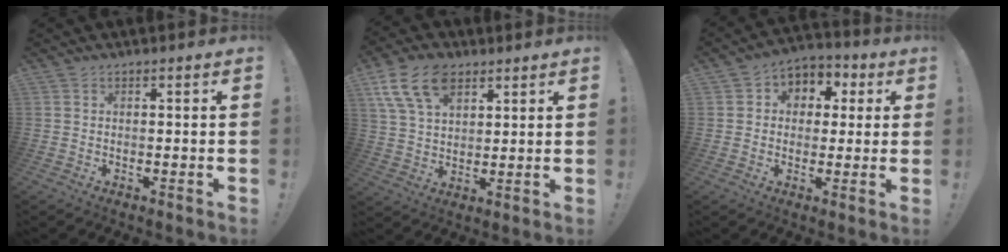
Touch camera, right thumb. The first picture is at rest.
{"total": 13.7, "force": [7.5, 8.3, 7.9], "torque": [-0.151, -0.023, 0.143]}
{"total": 6.8, "force": [-0.1, 6.5, 2.1], "torque": [-0.023, 0.007, 0.004]}